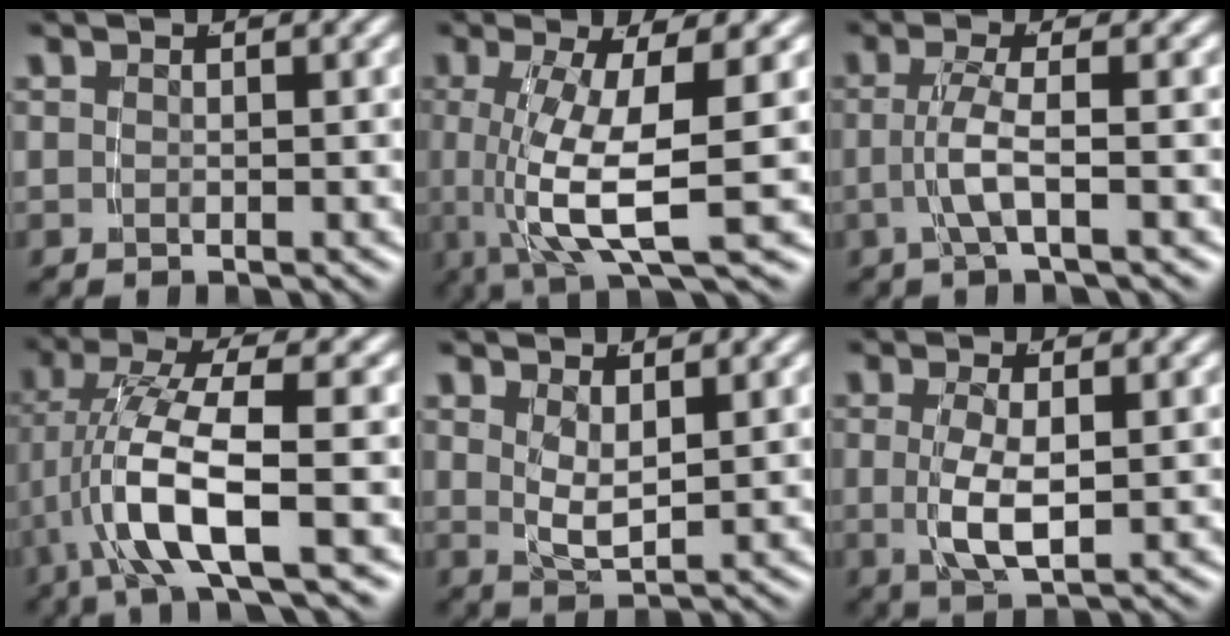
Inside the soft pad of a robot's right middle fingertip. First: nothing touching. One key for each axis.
{"total": 7.4, "fx": -0.8, "fy": 2.2, "fz": 7.1, "tx": -0.128, "ty": -0.018, "tz": -0.003}
{"total": 2.7, "fx": -0.7, "fy": -0.3, "fz": 2.6, "tx": -0.051, "ty": 0.000, "tz": -0.010}
{"total": 6.8, "fx": -0.5, "fy": 2.1, "fz": 6.5, "tx": -0.137, "ty": -0.016, "tz": -0.002}
{"total": 2.7, "fx": 1.0, "fy": 0.7, "fz": 2.4, "tx": -0.044, "ty": -0.012, "tz": 0.027}
{"total": 3.7, "fx": -0.2, "fy": 1.0, "fz": 3.5, "tx": -0.077, "ty": -0.011, "tz": 0.006}